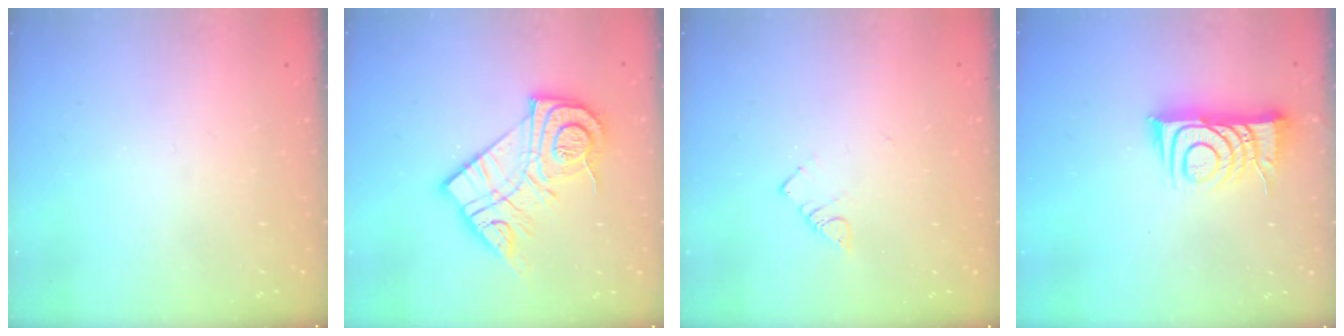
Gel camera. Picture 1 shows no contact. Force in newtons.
{"total": 16.6, "press": 16.6, "slide": 0.5}
{"total": 2.9, "press": 2.9, "slide": 0.5}
{"total": 10.4, "press": 10.3, "slide": 1.2}